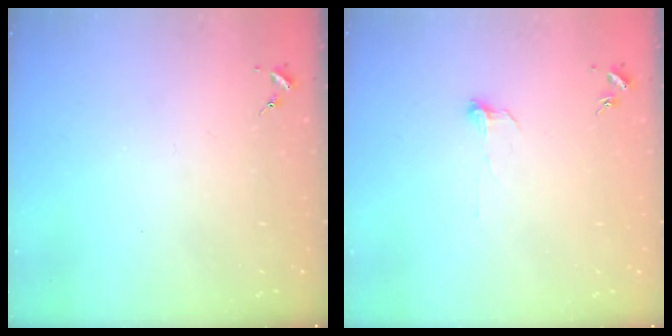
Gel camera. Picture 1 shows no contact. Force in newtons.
{"total": 4.3, "press": 4.2, "slide": 0.4}